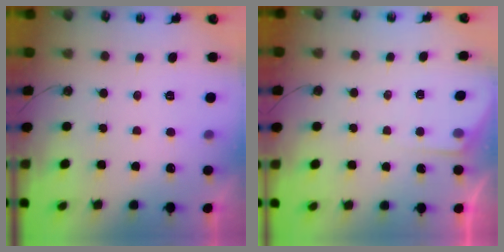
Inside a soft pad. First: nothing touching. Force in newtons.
{"total": 3.4, "press": 3.3, "slide": 0.5}